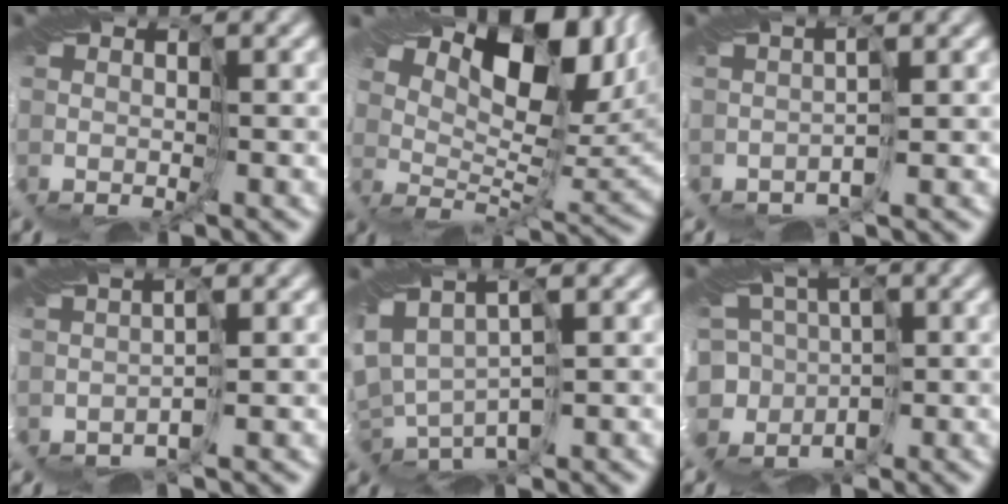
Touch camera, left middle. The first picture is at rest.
{"total": 11.5, "force": [7.2, 4.6, 7.8], "torque": [-0.131, 0.019, 0.133]}
{"total": 0.7, "force": [-0.7, -0.2, 0.1], "torque": [-0.018, 0.002, -0.012]}
{"total": 1.0, "force": [-1.0, 0.1, 0.0], "torque": [-0.015, -0.002, -0.014]}
{"total": 3.4, "force": [0.2, 2.2, 2.6], "torque": [-0.072, 0.011, 0.031]}
{"total": 6.0, "force": [-2.6, 5.4, 0.1], "torque": [-0.016, 0.034, -0.088]}